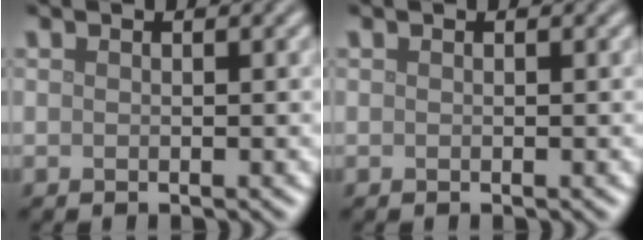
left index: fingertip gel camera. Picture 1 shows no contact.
{"total": 0.0}